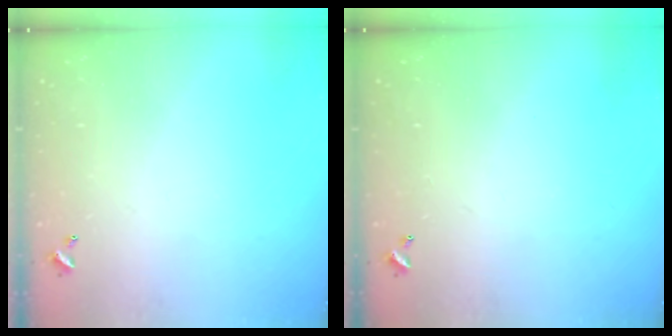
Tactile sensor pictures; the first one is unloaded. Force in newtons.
{"total": 0.0}